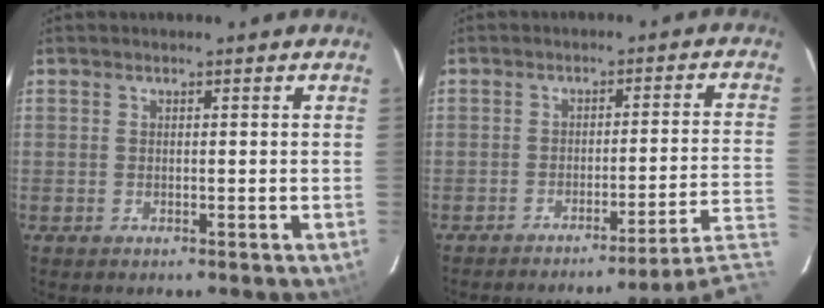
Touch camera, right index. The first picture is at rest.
{"total": 10.8, "force": [-8.9, -5.3, 3.3], "torque": [-0.033, -0.016, -0.126]}